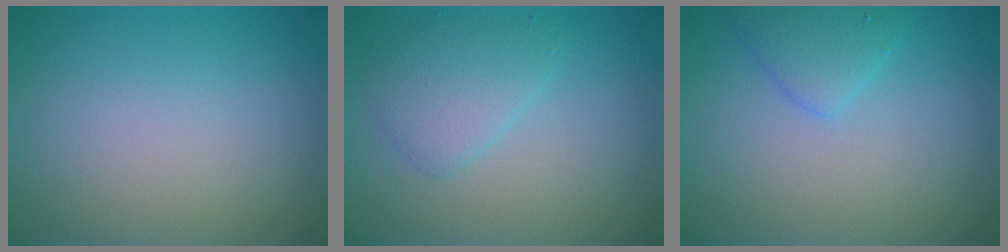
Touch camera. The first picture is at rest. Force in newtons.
{"total": 2.6, "press": 2.6, "slide": 0.1}
{"total": 2.2, "press": 2.2, "slide": 0.2}